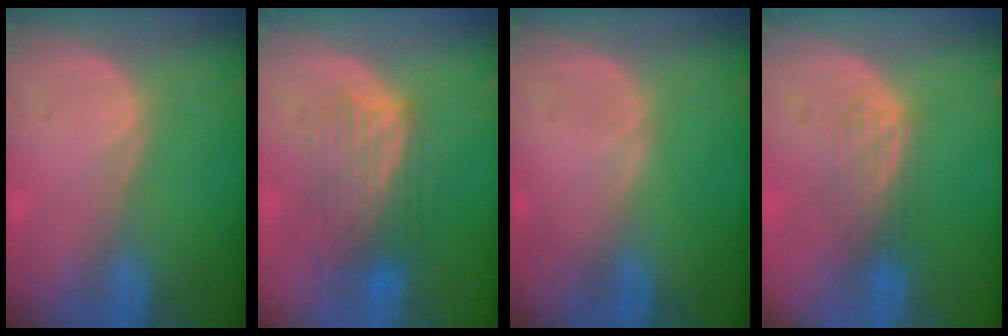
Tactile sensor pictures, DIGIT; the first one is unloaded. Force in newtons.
{"total": 6.1, "press": 6.1, "slide": 0.6}
{"total": 0.0}
{"total": 3.6, "press": 3.2, "slide": 1.7}